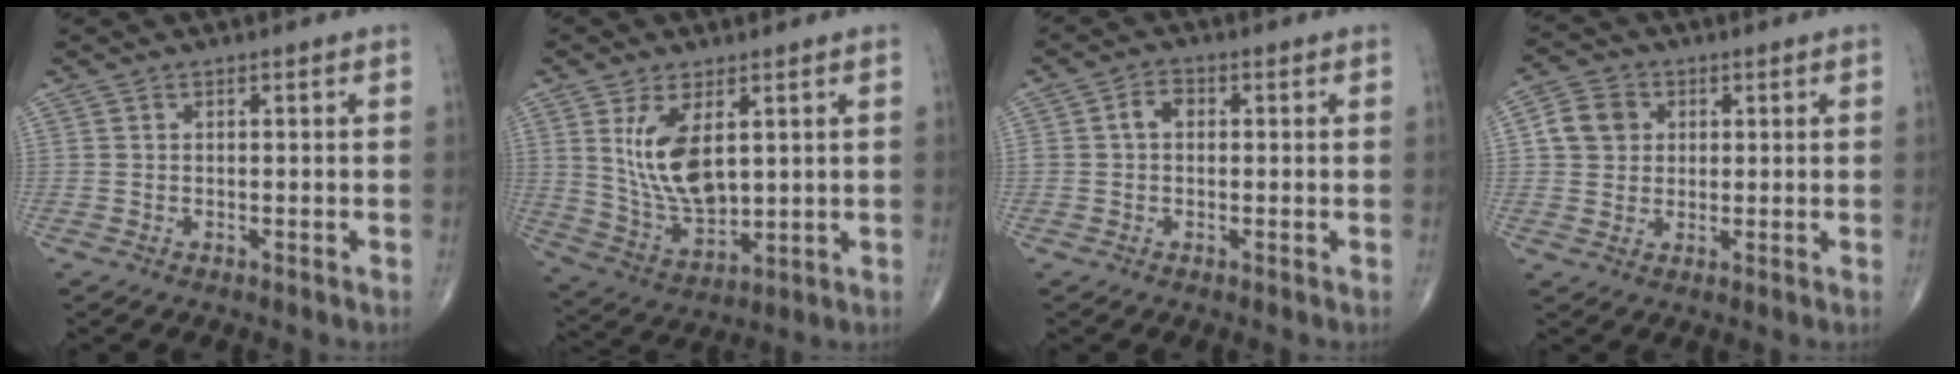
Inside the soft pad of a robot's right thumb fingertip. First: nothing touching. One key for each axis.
{"total": 12.1, "fx": 3.4, "fy": 6.2, "fz": 9.9, "tx": -0.172, "ty": -0.023, "tz": 0.079}
{"total": 3.0, "fx": 0.3, "fy": 2.1, "fz": 2.0, "tx": -0.033, "ty": 0.012, "tz": 0.002}
{"total": 6.4, "fx": 1.3, "fy": 5.6, "fz": 2.8, "tx": -0.035, "ty": 0.003, "tz": 0.017}